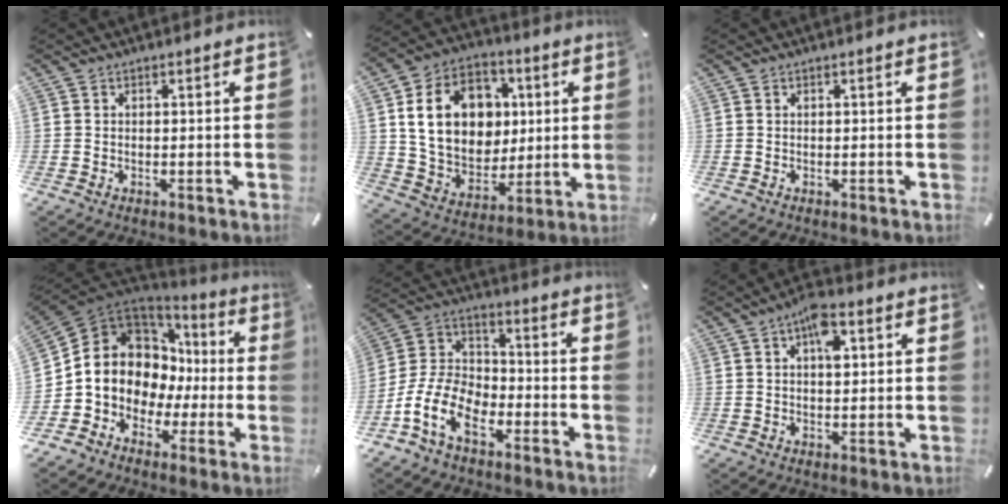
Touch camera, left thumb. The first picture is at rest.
{"total": 17.7, "force": [4.1, 14.6, 9.2], "torque": [-0.160, 0.000, 0.085]}
{"total": 0.0}
{"total": 9.8, "force": [-0.4, 9.3, 3.2], "torque": [-0.089, -0.028, -0.005]}
{"total": 12.9, "force": [-7.8, 7.5, 7.1], "torque": [-0.166, 0.027, -0.153]}
{"total": 6.7, "force": [2.2, 3.4, 5.3], "torque": [-0.077, -0.001, 0.032]}